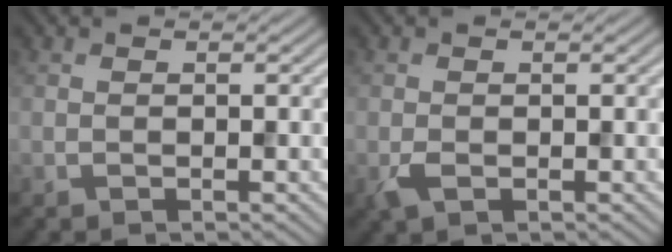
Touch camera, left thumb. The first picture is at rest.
{"total": 1.6, "force": [-0.5, 0.9, 1.2], "torque": [-0.032, -0.006, -0.010]}